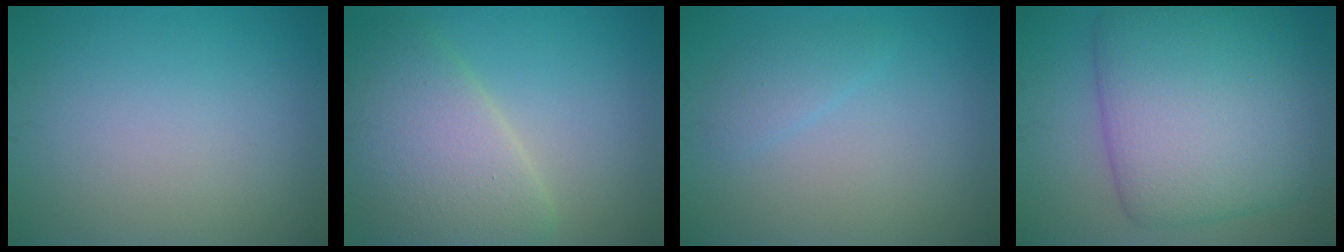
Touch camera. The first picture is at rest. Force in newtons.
{"total": 6.7, "press": 6.7, "slide": 0.2}
{"total": 1.5, "press": 1.5, "slide": 0.1}
{"total": 11.1, "press": 11.1, "slide": 0.3}